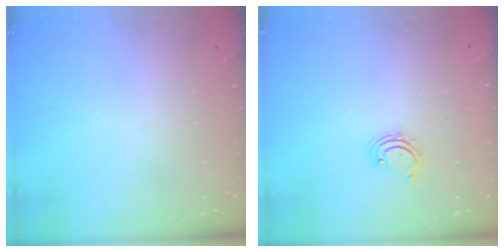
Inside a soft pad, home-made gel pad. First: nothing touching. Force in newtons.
{"total": 2.7, "press": 2.6, "slide": 0.5}